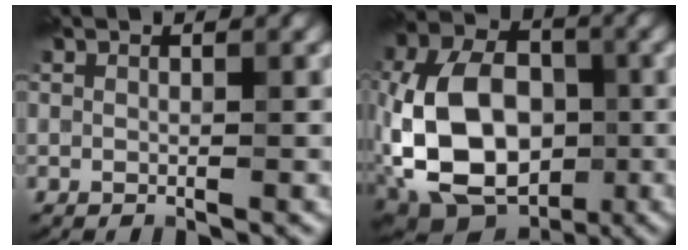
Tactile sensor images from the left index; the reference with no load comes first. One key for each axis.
{"total": 14.1, "fx": -2.9, "fy": 9.6, "fz": 9.9, "tx": -0.195, "ty": -0.003, "tz": -0.050}